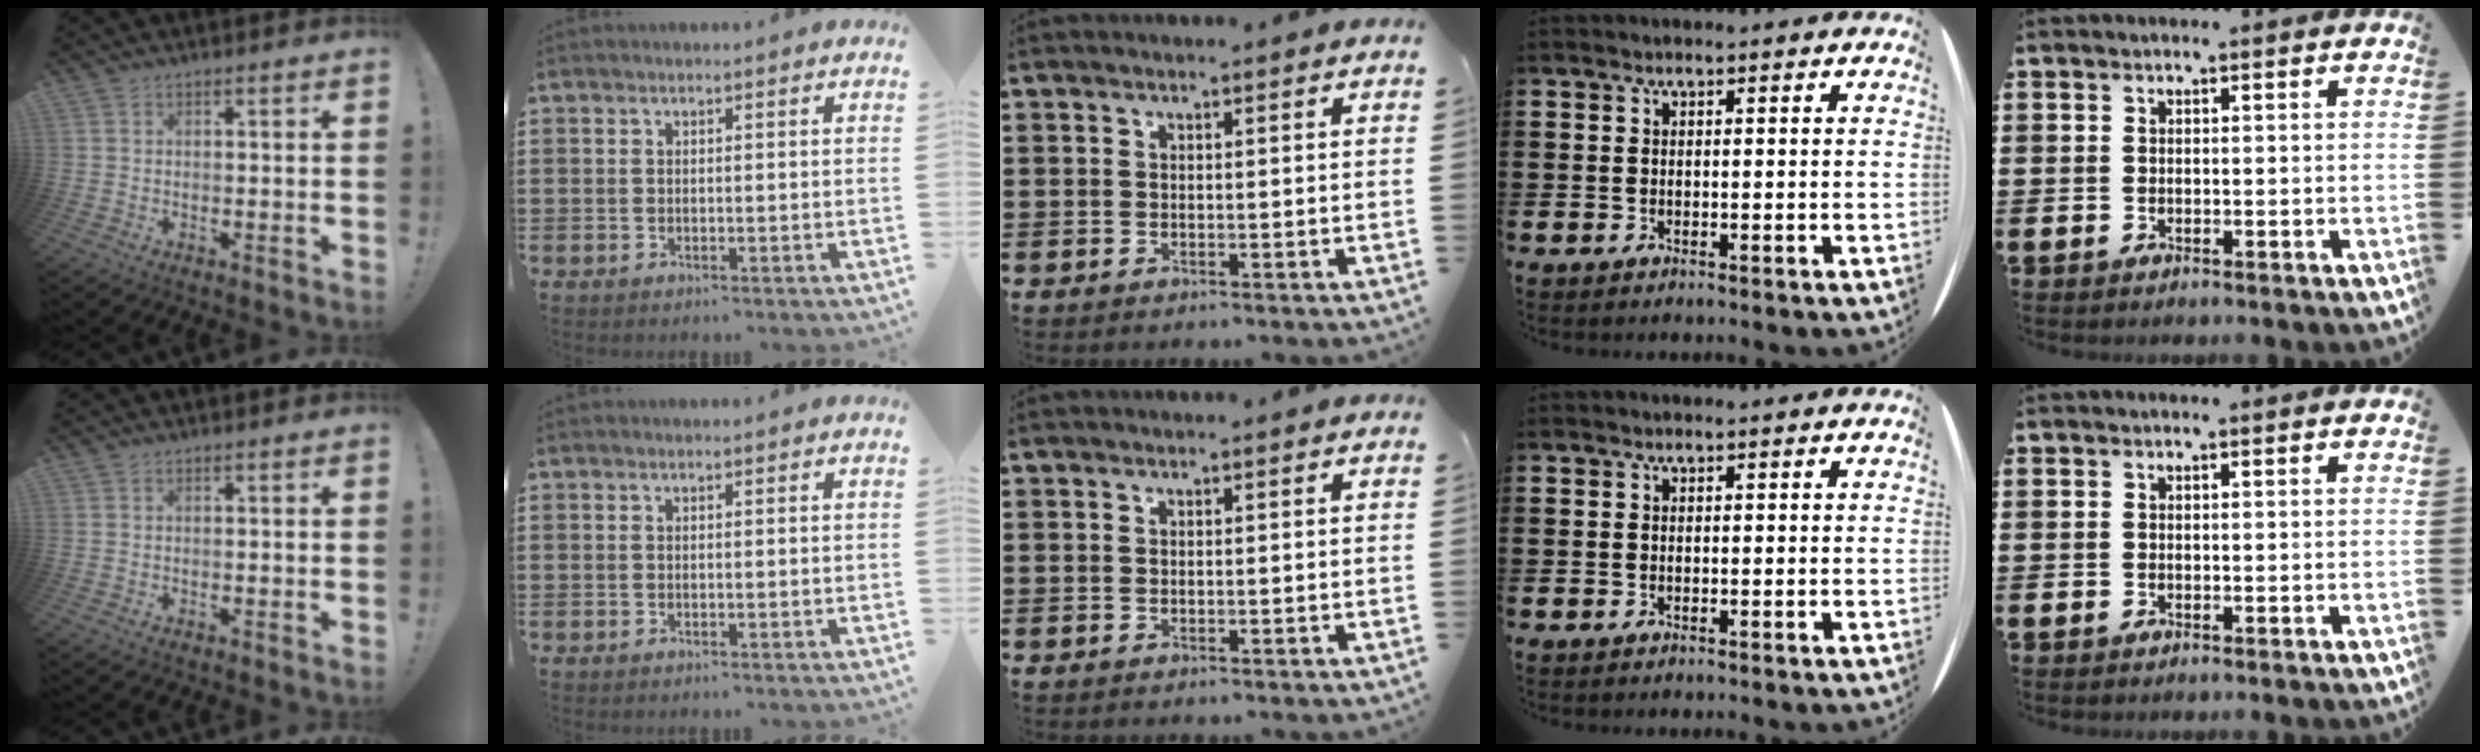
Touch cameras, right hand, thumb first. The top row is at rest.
{}